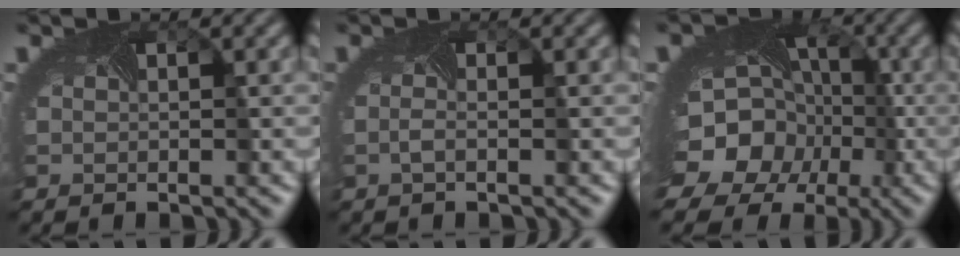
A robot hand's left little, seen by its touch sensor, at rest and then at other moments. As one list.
[{"total": 0.9, "force": [-0.5, -0.5, 0.5], "torque": [-0.019, 0.001, -0.012]}, {"total": 16.1, "force": [-5.0, 13.3, 7.6], "torque": [-0.148, -0.035, -0.086]}]